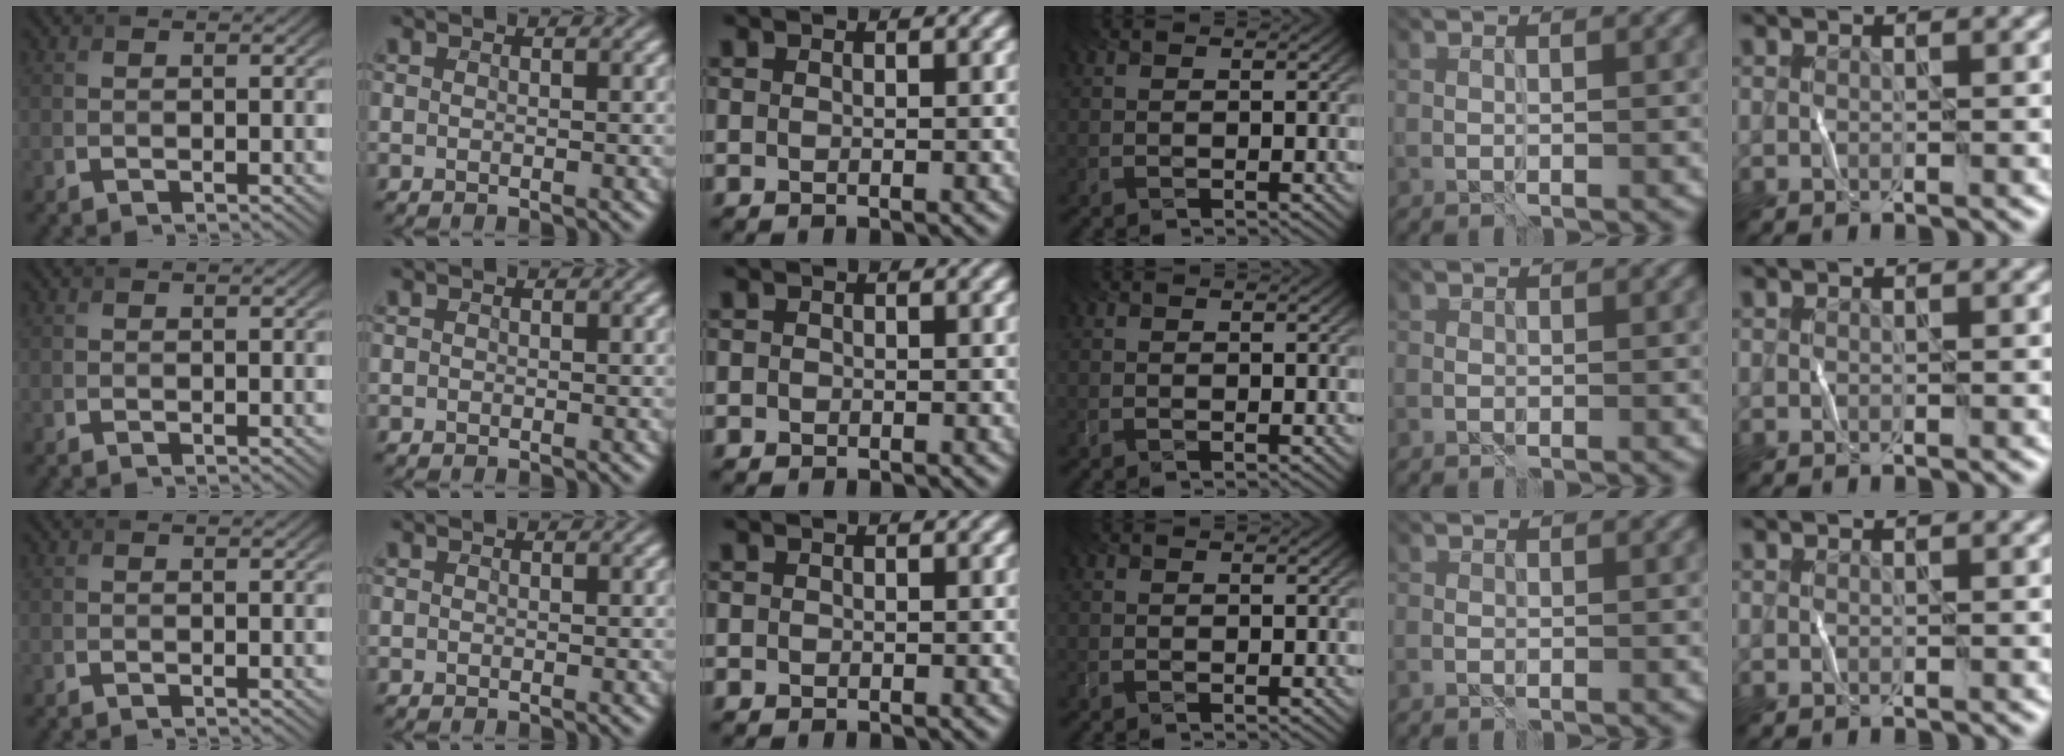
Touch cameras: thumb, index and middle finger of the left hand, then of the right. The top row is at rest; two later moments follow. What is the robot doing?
{"motion": "fold", "object": "bandana"}